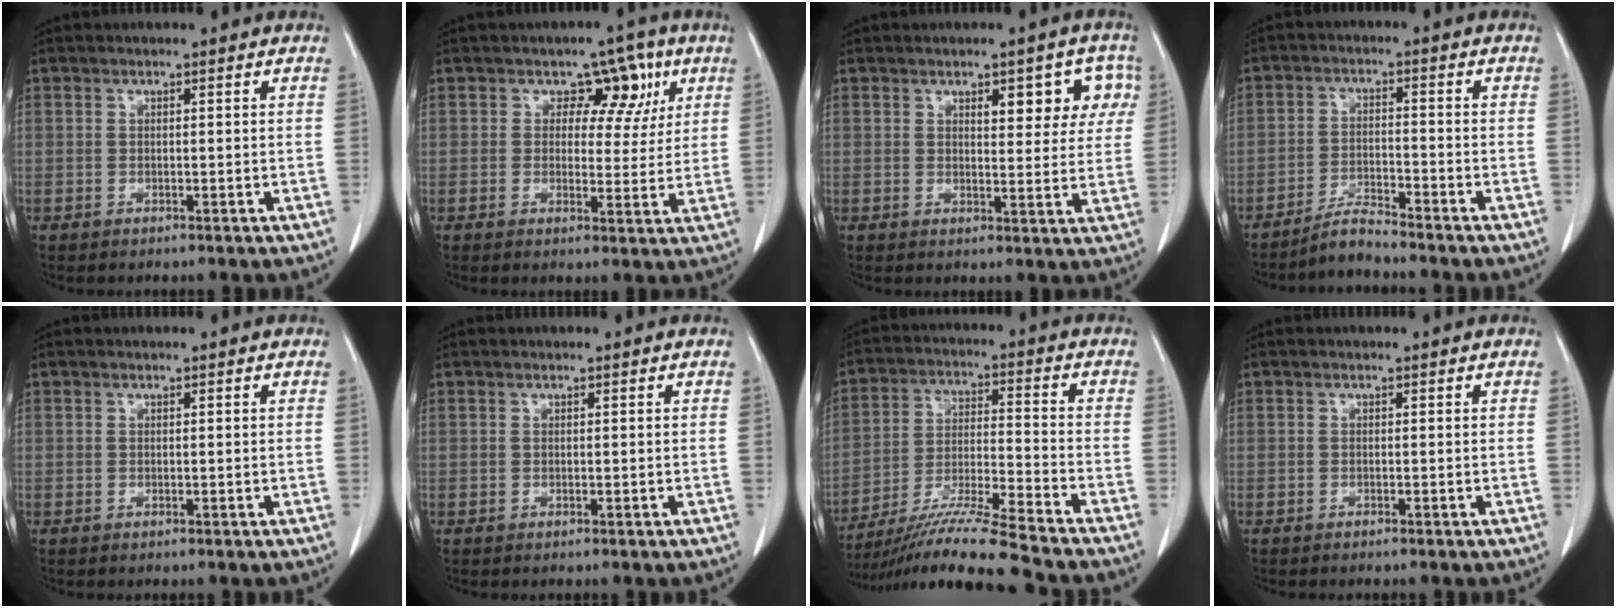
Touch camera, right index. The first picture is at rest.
{"total": 7.4, "force": [3.0, 5.5, 4.0], "torque": [-0.021, 0.016, 0.036]}
{"total": 7.1, "force": [3.1, 2.9, 5.7], "torque": [-0.054, 0.014, 0.035]}
{"total": 3.7, "force": [-3.6, -0.1, 0.7], "torque": [-0.012, -0.015, -0.068]}
{"total": 0.0}
{"total": 0.0}
{"total": 15.0, "force": [-13.2, -1.8, 7.0], "torque": [-0.123, -0.017, -0.229]}
{"total": 0.8, "force": [-0.7, -0.1, 0.4], "torque": [-0.004, 0.000, -0.011]}